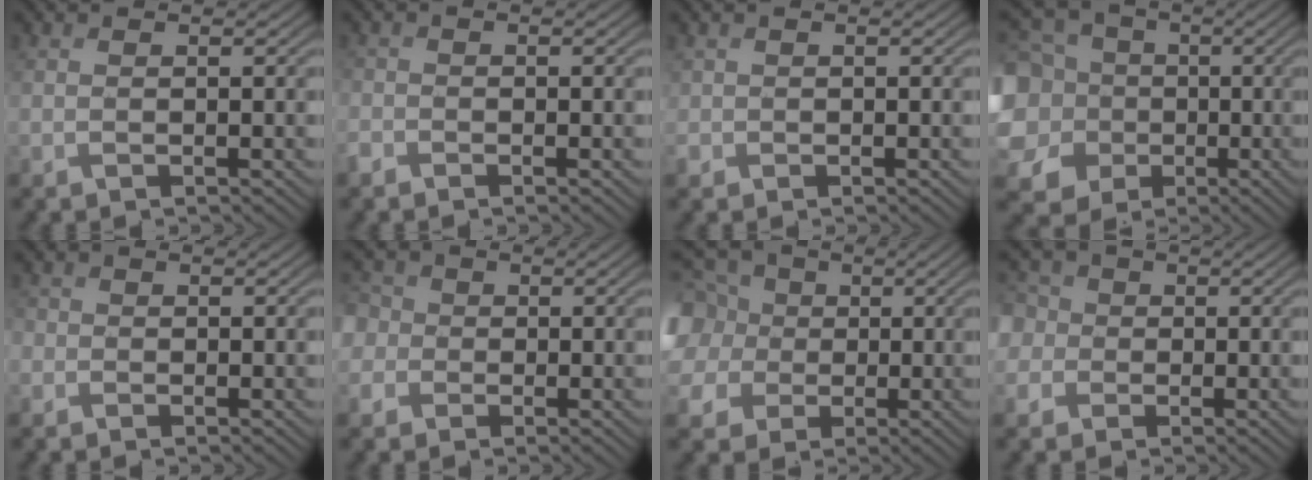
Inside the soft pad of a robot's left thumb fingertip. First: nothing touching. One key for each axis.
{"total": 1.6, "fx": -1.2, "fy": 1.1, "fz": 0.2, "tx": -0.006, "ty": -0.002, "tz": -0.033}
{"total": 1.3, "fx": -0.1, "fy": 1.3, "fz": 0.0, "tx": -0.002, "ty": -0.005, "tz": -0.006}
{"total": 15.4, "fx": -1.1, "fy": 13.9, "fz": 6.7, "tx": -0.250, "ty": -0.004, "tz": -0.039}
{"total": 1.6, "fx": -0.6, "fy": 1.5, "fz": 0.2, "tx": -0.002, "ty": -0.002, "tz": -0.018}
{"total": 6.1, "fx": -0.1, "fy": 5.7, "fz": 2.2, "tx": -0.084, "ty": 0.014, "tz": -0.035}
{"total": 13.0, "fx": 1.9, "fy": 11.3, "fz": 6.2, "tx": -0.224, "ty": 0.016, "tz": 0.017}
{"total": 7.4, "fx": 0.4, "fy": 6.7, "fz": 3.1, "tx": -0.110, "ty": 0.014, "tz": -0.025}